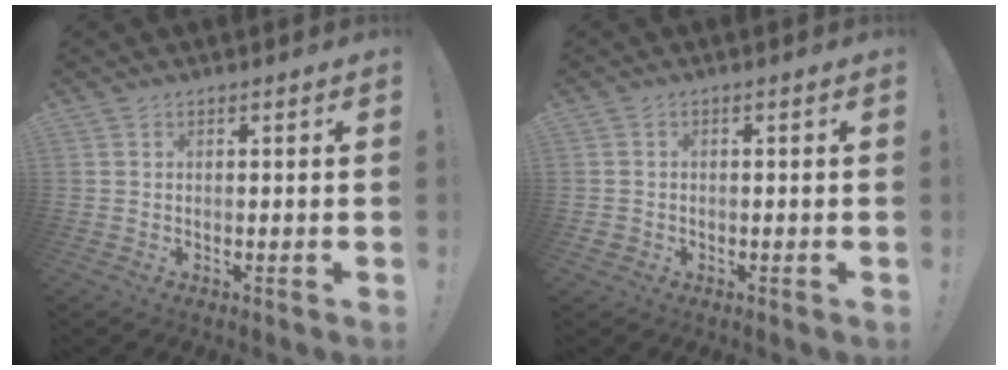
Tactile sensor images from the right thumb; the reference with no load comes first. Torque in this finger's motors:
{"motor_torque": [0.01, 0.08, 0.09, -0.04, -0.06]}